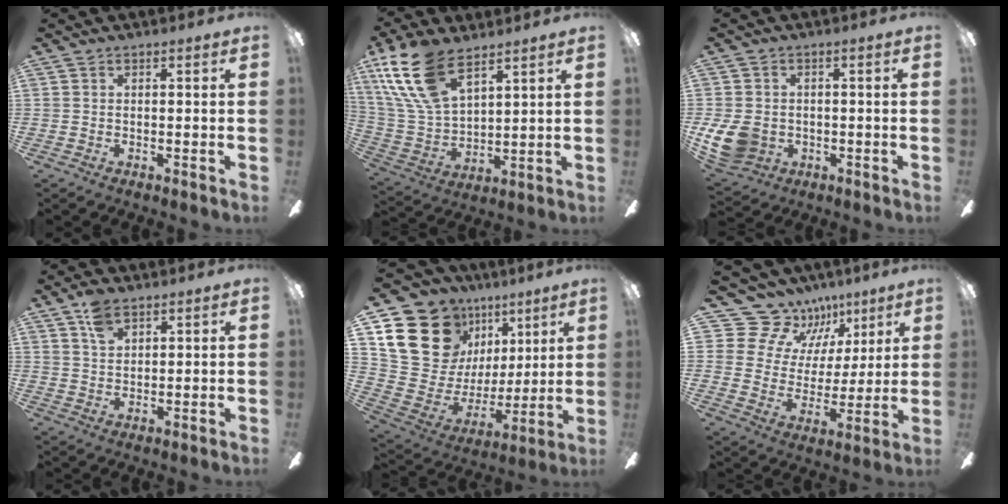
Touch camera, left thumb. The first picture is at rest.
{"total": 18.0, "force": [10.8, 8.4, 11.6], "torque": [-0.277, -0.040, 0.195]}
{"total": 9.2, "force": [-1.7, 7.6, 4.9], "torque": [-0.113, 0.004, -0.031]}
{"total": 5.4, "force": [3.4, 2.8, 3.0], "torque": [-0.052, -0.006, 0.062]}
{"total": 21.3, "force": [11.3, 15.6, 9.2], "torque": [-0.177, -0.064, 0.230]}
{"total": 14.1, "force": [9.5, 9.8, 3.6], "torque": [-0.085, -0.062, 0.184]}